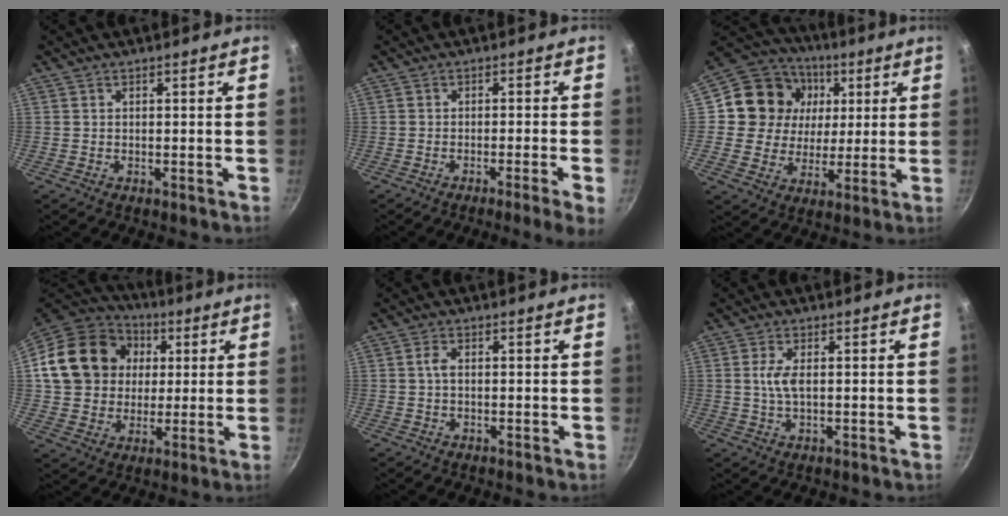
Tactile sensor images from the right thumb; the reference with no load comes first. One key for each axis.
{"total": 4.2, "fx": -2.1, "fy": -0.3, "fz": 3.7, "tx": -0.069, "ty": 0.012, "tz": -0.031}
{"total": 16.0, "fx": 4.0, "fy": 14.2, "fz": 6.1, "tx": -0.085, "ty": 0.007, "tz": 0.059}
{"total": 19.9, "fx": 4.0, "fy": 16.5, "fz": 10.4, "tx": -0.173, "ty": 0.024, "tz": 0.066}
{"total": 1.5, "fx": 0.0, "fy": 0.7, "fz": 1.4, "tx": -0.032, "ty": 0.005, "tz": -0.002}
{"total": 3.4, "fx": 0.3, "fy": 1.2, "fz": 3.2, "tx": -0.070, "ty": 0.001, "tz": 0.004}